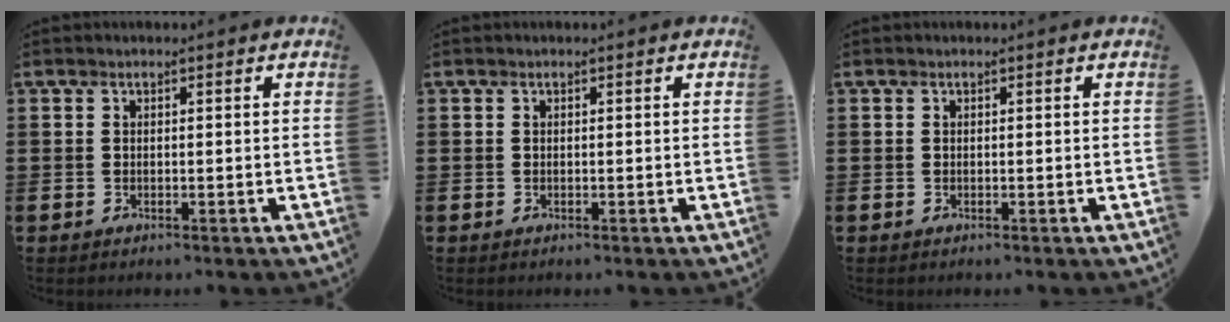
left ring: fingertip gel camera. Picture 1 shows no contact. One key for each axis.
{"total": 0.0}
{"total": 0.0}